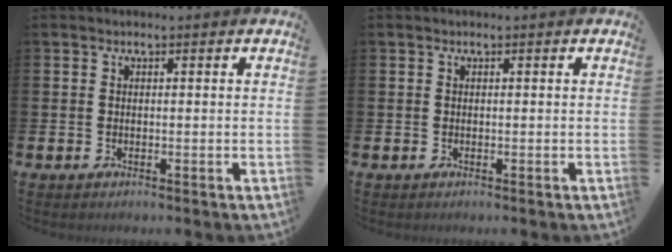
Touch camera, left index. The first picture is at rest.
{"total": 0.0}